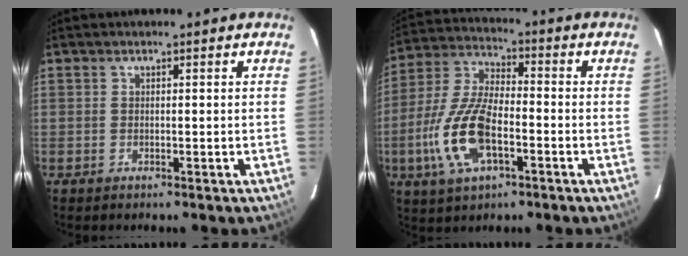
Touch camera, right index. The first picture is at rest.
{"total": 14.5, "force": [-4.7, 6.1, 12.3], "torque": [-0.272, -0.002, -0.090]}